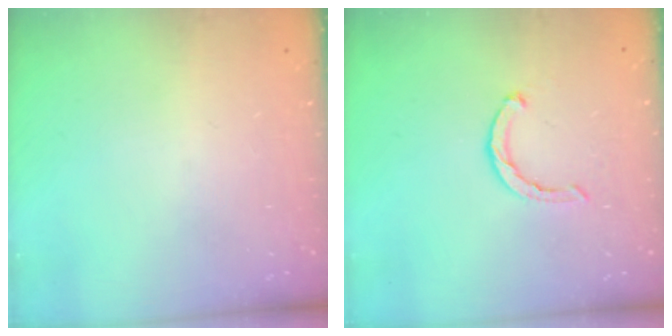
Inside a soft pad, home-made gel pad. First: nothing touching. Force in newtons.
{"total": 2.7, "press": 2.7, "slide": 0.4}